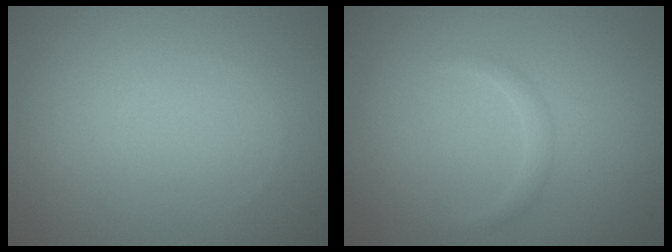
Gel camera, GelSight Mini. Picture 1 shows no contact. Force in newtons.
{"total": 1.0, "press": 1.0, "slide": 0.0}